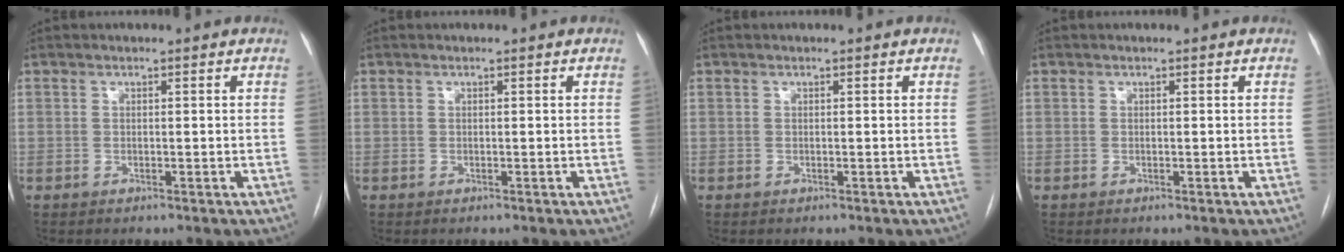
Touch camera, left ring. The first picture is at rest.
{"total": 0.0}
{"total": 0.0}
{"total": 0.0}